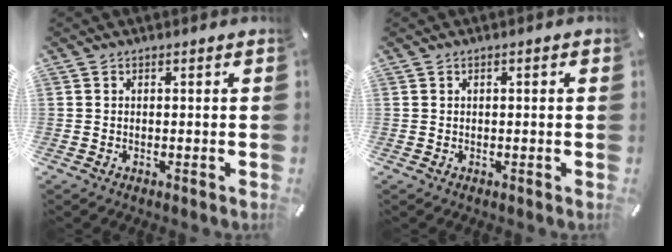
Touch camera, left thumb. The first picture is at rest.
{"total": 0.9, "force": [-0.1, 0.2, 0.9], "torque": [-0.016, 0.000, -0.002]}